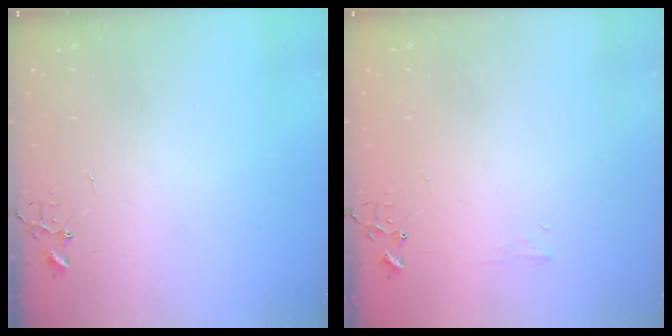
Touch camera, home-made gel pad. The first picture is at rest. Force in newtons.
{"total": 4.8, "press": 4.7, "slide": 0.7}